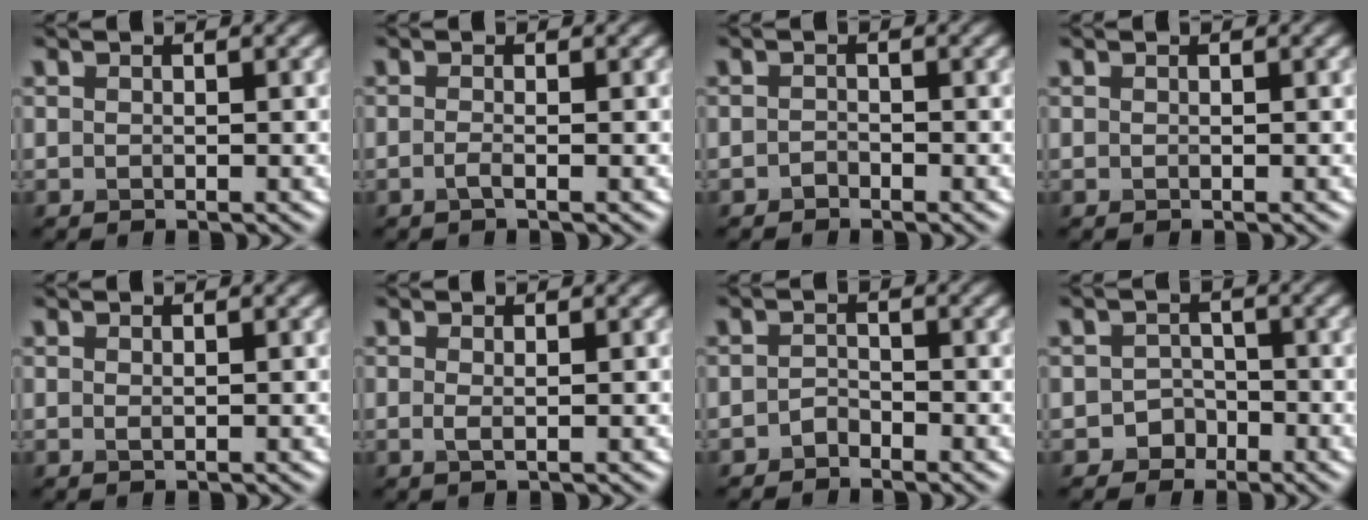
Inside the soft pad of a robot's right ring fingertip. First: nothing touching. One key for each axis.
{"total": 0.9, "fx": -0.5, "fy": -0.1, "fz": 0.7, "tx": -0.021, "ty": -0.003, "tz": -0.010}
{"total": 0.7, "fx": -0.7, "fy": 0.3, "fz": 0.1, "tx": -0.002, "ty": 0.000, "tz": -0.011}
{"total": 0.0}
{"total": 0.0}
{"total": 0.8, "fx": 0.0, "fy": 0.1, "fz": 0.8, "tx": -0.020, "ty": -0.001, "tz": 0.000}
{"total": 1.1, "fx": -1.0, "fy": 0.5, "fz": 0.2, "tx": -0.006, "ty": 0.006, "tz": -0.019}
{"total": 2.1, "fx": -1.3, "fy": 1.7, "fz": 0.1, "tx": 0.017, "ty": 0.011, "tz": -0.028}